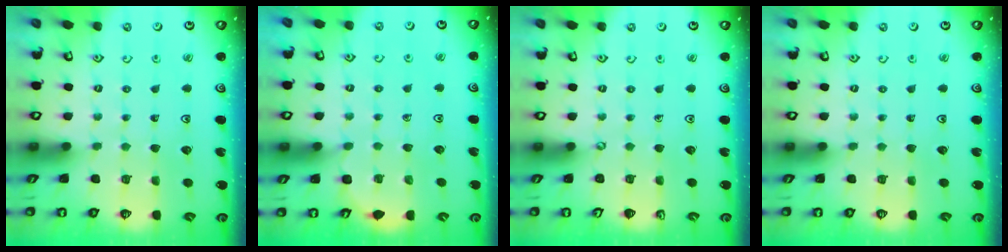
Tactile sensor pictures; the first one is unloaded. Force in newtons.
{"total": 4.9, "press": 4.6, "slide": 1.6}
{"total": 0.0}
{"total": 0.0}